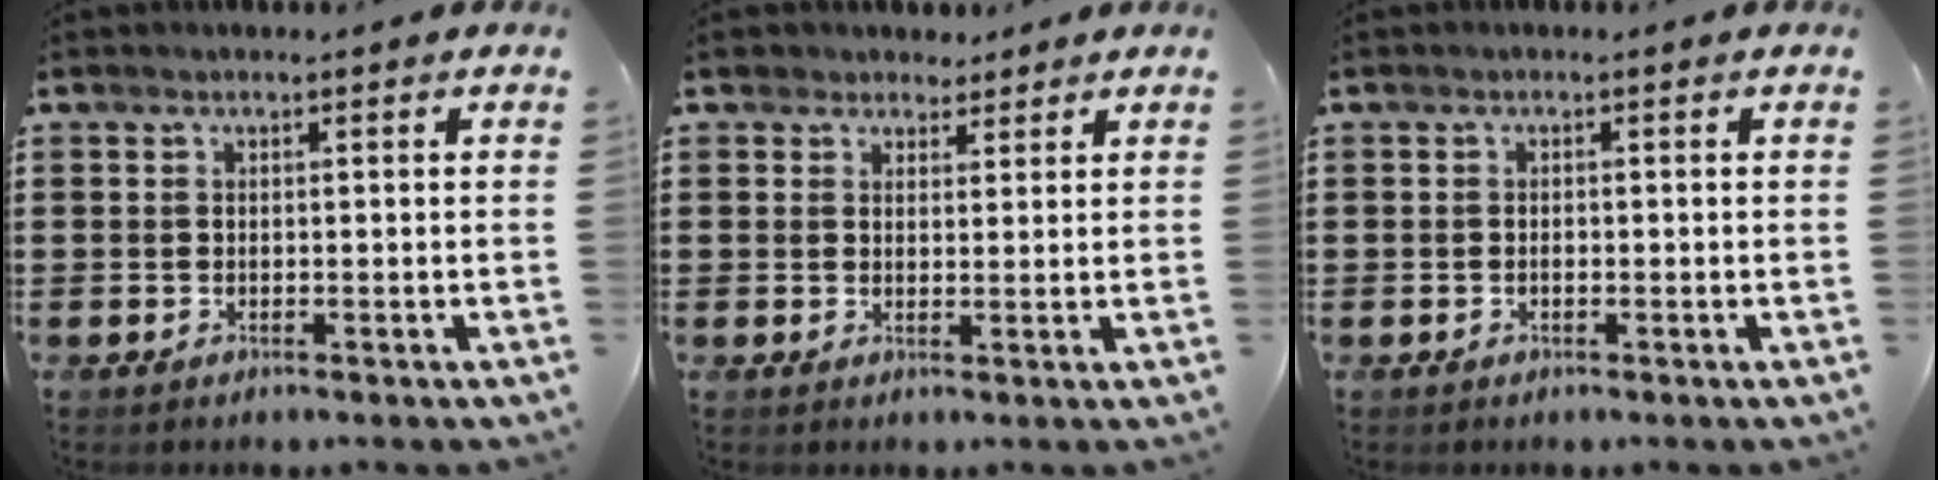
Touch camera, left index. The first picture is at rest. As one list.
[{"total": 2.9, "force": [2.2, 1.8, 0.1], "torque": [-0.005, 0.009, 0.040]}, {"total": 0.6, "force": [-0.3, 0.3, 0.4], "torque": [-0.012, -0.002, -0.005]}]